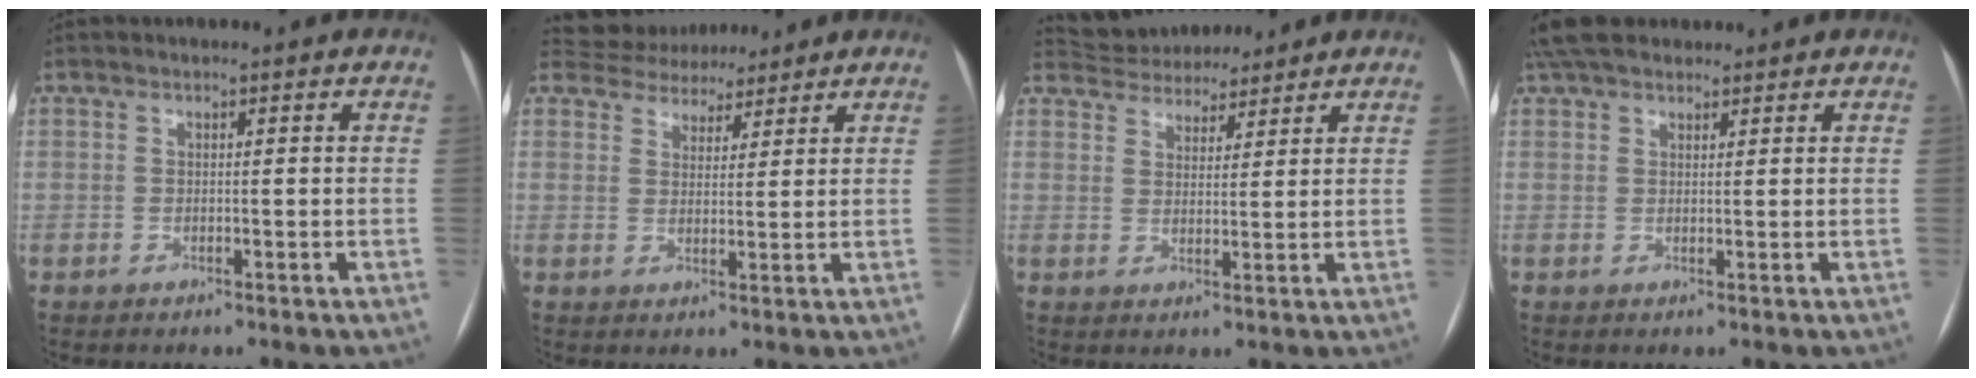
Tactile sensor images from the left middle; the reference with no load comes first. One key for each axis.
{"total": 7.9, "fx": 7.2, "fy": 3.0, "fz": 0.7, "tx": -0.008, "ty": 0.021, "tz": 0.107}
{"total": 9.5, "fx": 8.8, "fy": 2.9, "fz": 2.0, "tx": -0.032, "ty": 0.023, "tz": 0.139}
{"total": 7.9, "fx": 6.6, "fy": 3.1, "fz": 3.1, "tx": -0.051, "ty": 0.041, "tz": 0.119}